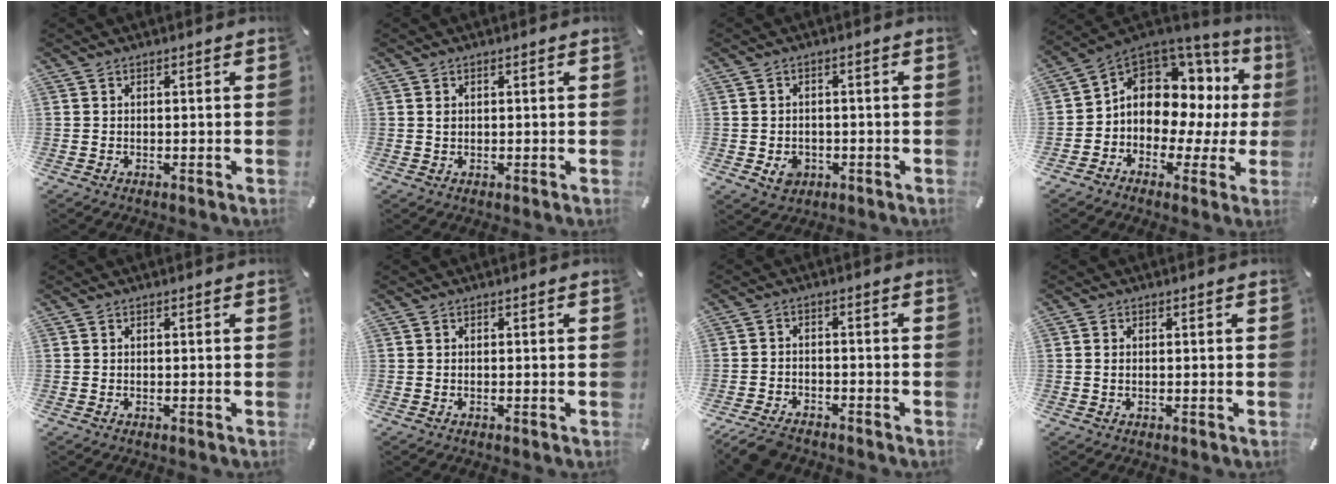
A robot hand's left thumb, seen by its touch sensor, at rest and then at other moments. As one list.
[{"total": 0.9, "force": [0.2, 0.6, 0.6], "torque": [-0.013, 0.003, 0.003]}, {"total": 4.1, "force": [-1.2, 3.5, 1.9], "torque": [-0.018, -0.001, -0.023]}, {"total": 10.1, "force": [2.5, 8.1, 5.5], "torque": [-0.091, -0.032, 0.047]}, {"total": 0.0}, {"total": 0.0}, {"total": 5.1, "force": [-4.5, 1.9, 1.7], "torque": [-0.040, 0.017, -0.086]}, {"total": 1.2, "force": [0.0, 0.8, 0.9], "torque": [-0.020, 0.004, -0.001]}]